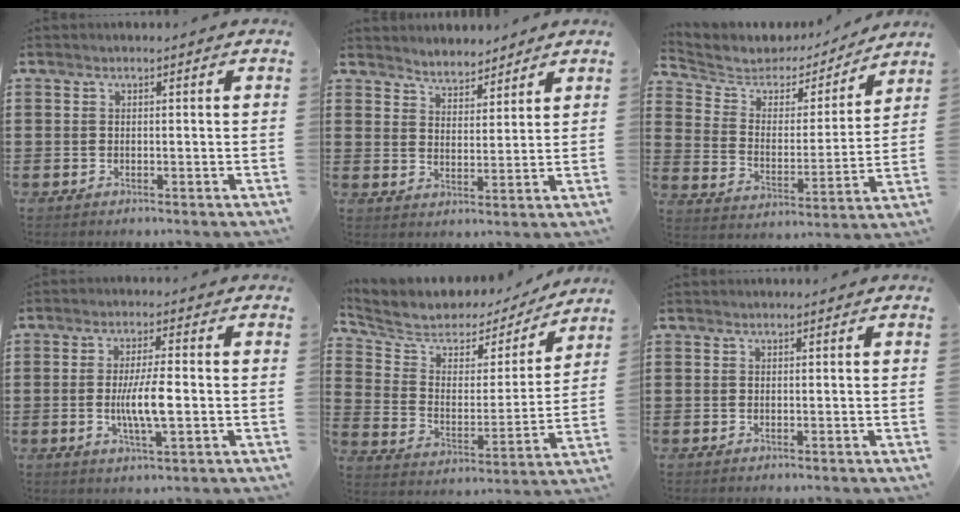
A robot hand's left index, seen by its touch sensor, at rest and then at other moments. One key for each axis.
{"total": 3.6, "fx": 3.5, "fy": 0.6, "fz": -0.7, "tx": -0.002, "ty": -0.014, "tz": 0.064}
{"total": 4.5, "fx": 3.8, "fy": 2.4, "fz": 0.5, "tx": -0.045, "ty": -0.028, "tz": 0.059}
{"total": 6.8, "fx": -0.8, "fy": 1.3, "fz": 6.6, "tx": -0.135, "ty": -0.006, "tz": -0.022}
{"total": 5.6, "fx": 4.6, "fy": 2.8, "fz": 1.4, "tx": -0.065, "ty": -0.033, "tz": 0.074}
{"total": 0.0}